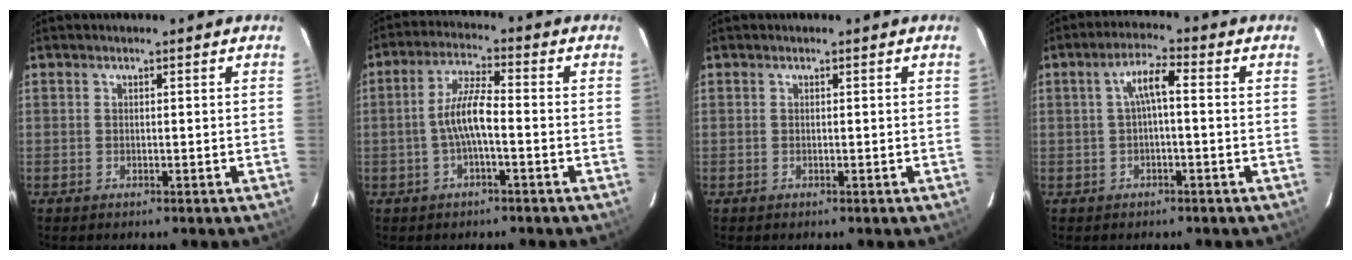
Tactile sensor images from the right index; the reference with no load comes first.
{"total": 6.4, "force": [-1.6, 1.2, 6.0], "torque": [-0.125, 0.011, -0.029]}
{"total": 0.0}
{"total": 4.5, "force": [-0.1, 1.0, 4.3], "torque": [-0.085, 0.014, 0.003]}